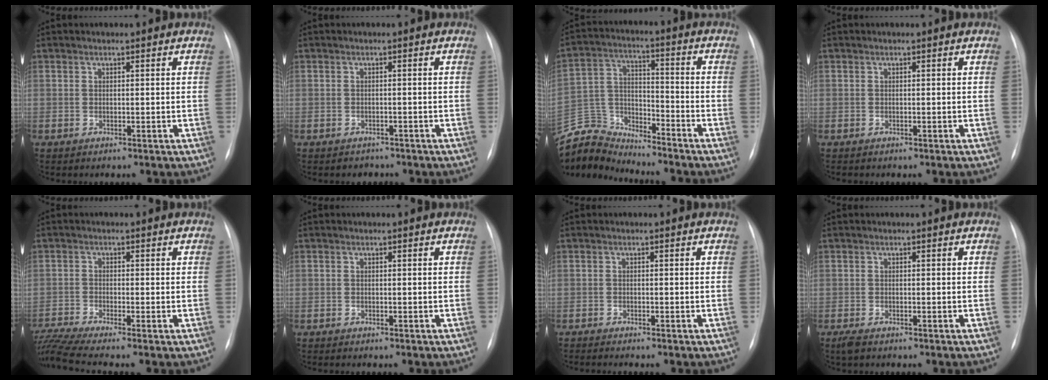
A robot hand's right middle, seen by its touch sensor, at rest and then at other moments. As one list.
[{"total": 1.6, "force": [-1.3, 1.0, -0.3], "torque": [-0.002, 0.003, -0.019]}, {"total": 9.5, "force": [-9.3, 0.7, -1.7], "torque": [0.028, 0.036, -0.182]}, {"total": 0.0}, {"total": 6.6, "force": [-5.6, -1.2, 3.2], "torque": [-0.078, -0.006, -0.106]}, {"total": 0.0}, {"total": 1.3, "force": [-1.2, -0.2, 0.4], "torque": [-0.007, -0.004, -0.020]}, {"total": 1.7, "force": [-1.2, 0.6, 1.0], "torque": [-0.024, -0.004, -0.020]}]